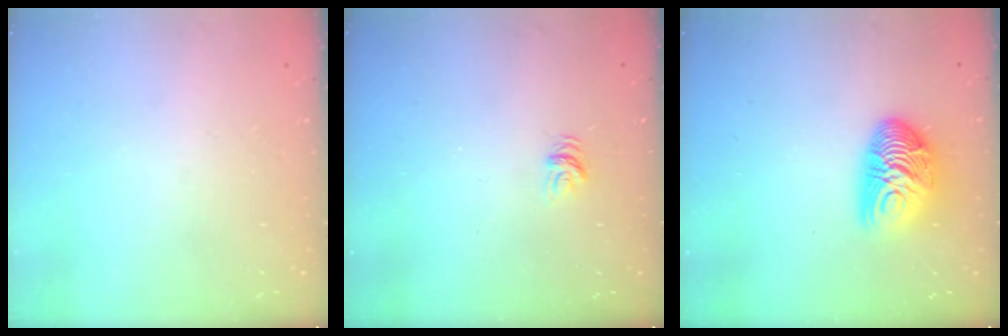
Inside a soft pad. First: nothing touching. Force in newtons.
{"total": 4.1, "press": 4.1, "slide": 0.1}
{"total": 12.5, "press": 12.5, "slide": 0.3}